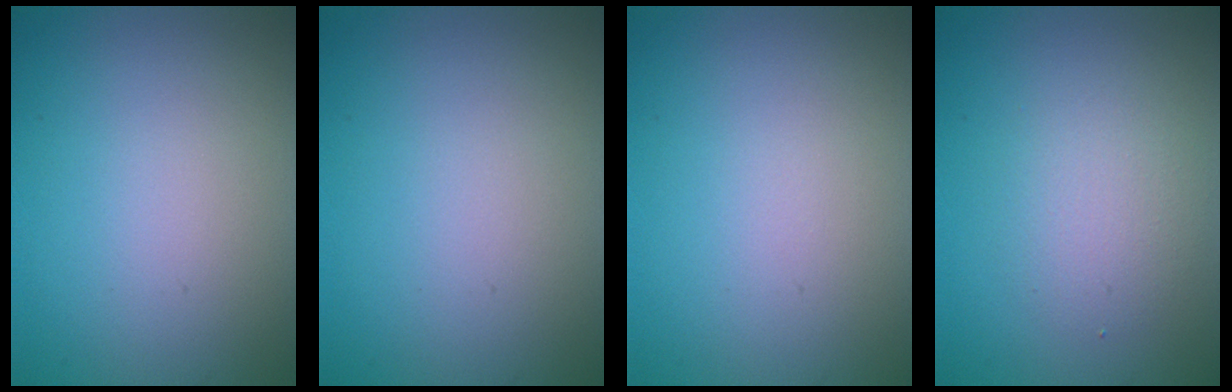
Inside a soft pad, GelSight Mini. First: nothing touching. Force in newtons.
{"total": 0.0}
{"total": 0.0}
{"total": 2.4, "press": 2.4, "slide": 0.1}